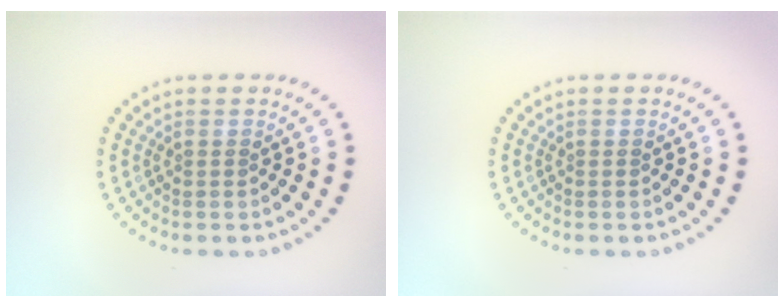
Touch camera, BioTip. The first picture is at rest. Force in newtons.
{"total": 0.0}